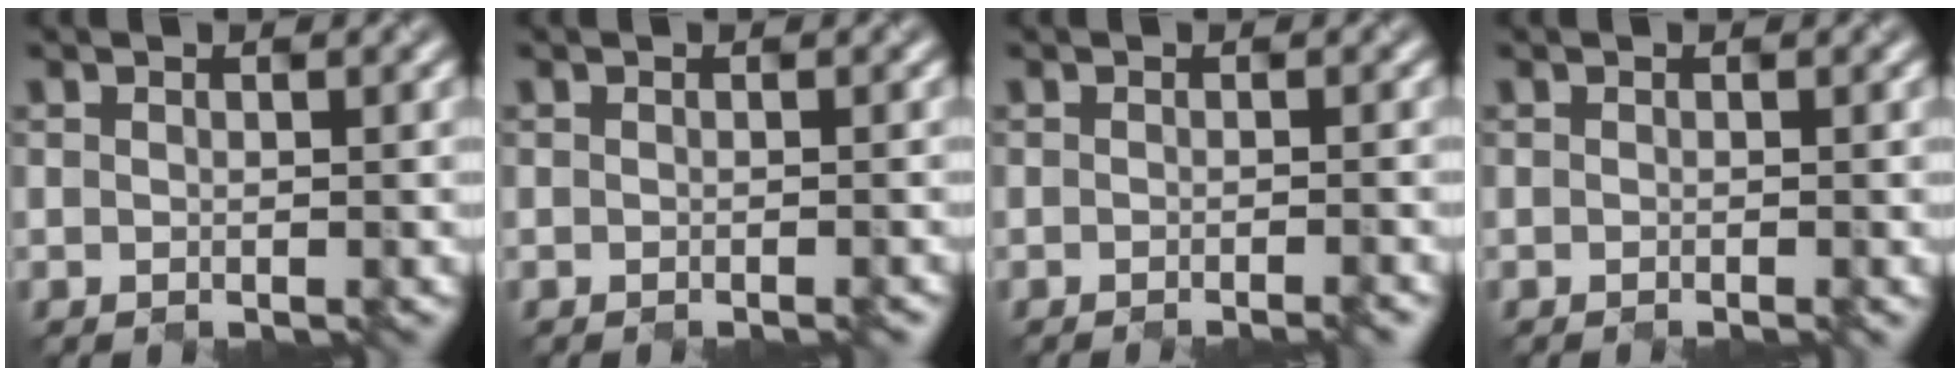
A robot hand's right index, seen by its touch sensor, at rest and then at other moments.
{"total": 0.9, "force": [-0.4, 0.4, 0.7], "torque": [-0.001, 0.002, -0.009]}
{"total": 2.0, "force": [-0.8, 0.8, 1.7], "torque": [0.004, 0.002, -0.014]}
{"total": 0.8, "force": [-0.2, 0.2, 0.7], "torque": [-0.006, 0.002, -0.009]}